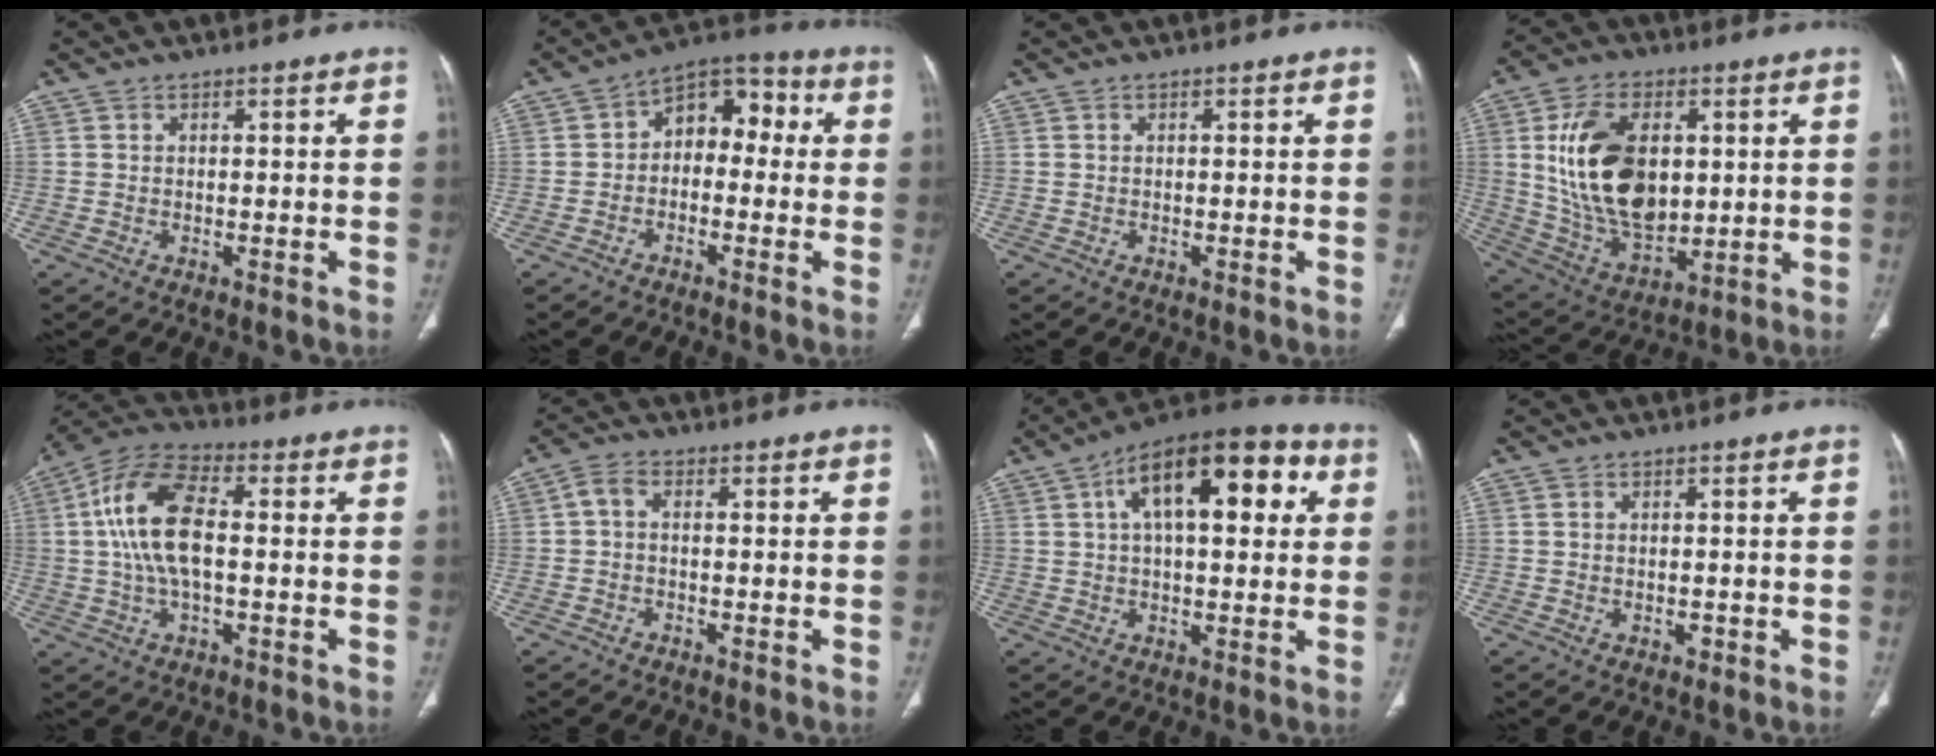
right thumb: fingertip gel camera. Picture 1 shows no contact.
{"total": 9.2, "force": [0.0, 6.3, 6.7], "torque": [-0.058, 0.041, -0.020]}
{"total": 0.0}
{"total": 19.6, "force": [3.1, 12.0, 15.2], "torque": [-0.254, -0.016, 0.073]}
{"total": 13.8, "force": [0.9, 6.5, 12.1], "torque": [-0.246, 0.027, 0.012]}
{"total": 2.6, "force": [-0.1, 1.5, 2.0], "torque": [-0.038, 0.010, -0.009]}
{"total": 19.4, "force": [5.9, 8.9, 16.1], "torque": [-0.218, 0.027, 0.081]}
{"total": 0.9, "force": [-0.2, 0.7, 0.5], "torque": [-0.006, -0.001, 0.001]}